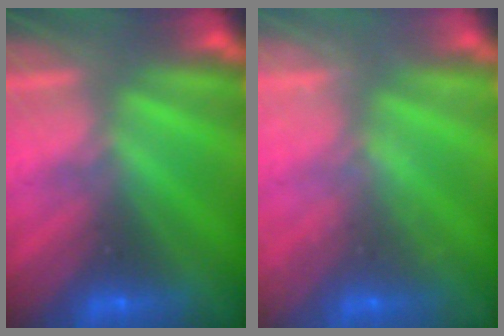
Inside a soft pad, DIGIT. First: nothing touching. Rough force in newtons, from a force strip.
{"total": 2.1}